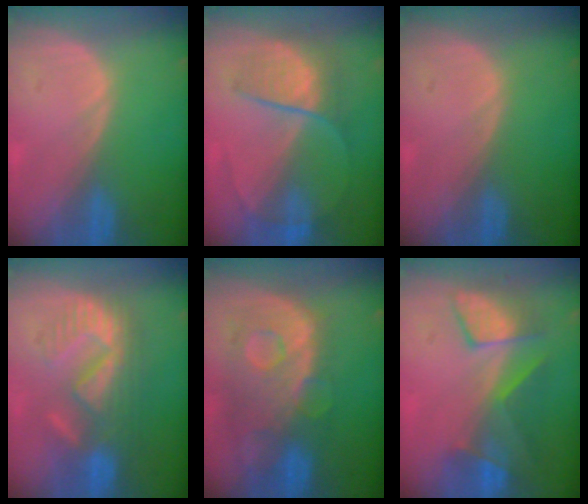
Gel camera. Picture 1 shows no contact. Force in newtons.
{"total": 6.7, "press": 6.5, "slide": 1.6}
{"total": 0.0}
{"total": 9.2, "press": 8.9, "slide": 2.3}
{"total": 11.2, "press": 9.7, "slide": 5.6}
{"total": 7.6, "press": 7.5, "slide": 1.5}